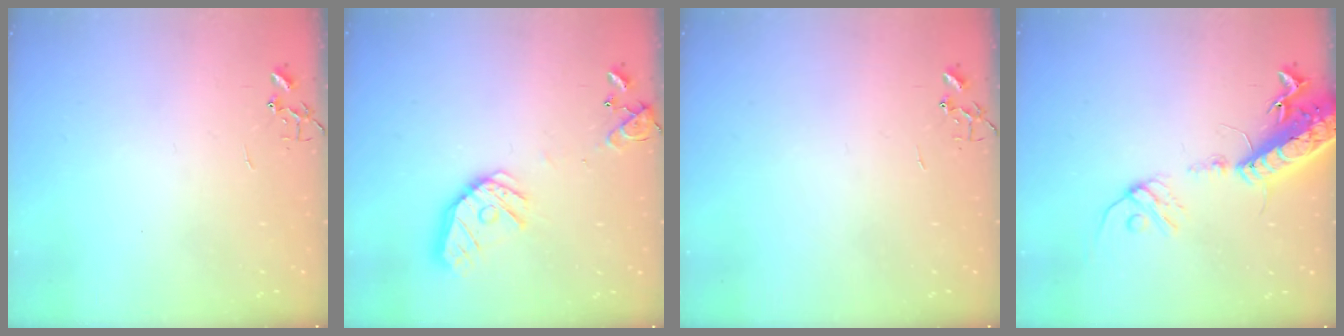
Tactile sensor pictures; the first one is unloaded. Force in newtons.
{"total": 15.8, "press": 15.5, "slide": 2.5}
{"total": 0.0}
{"total": 17.4, "press": 16.9, "slide": 4.1}